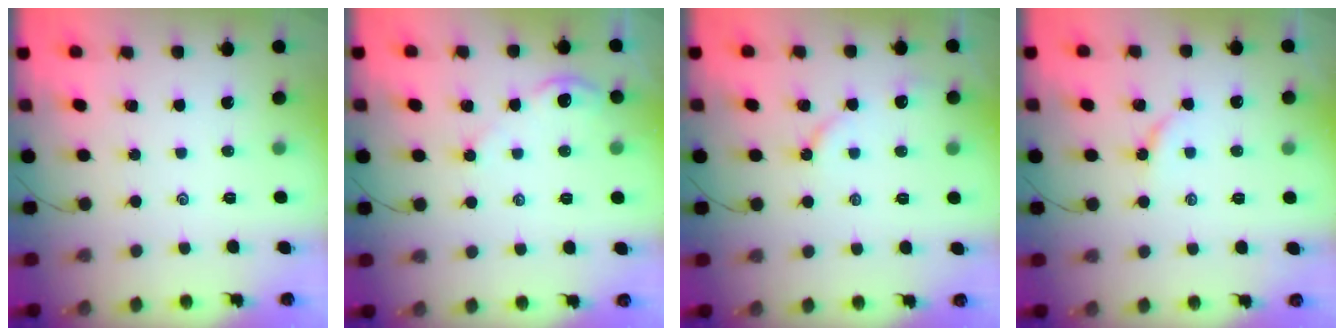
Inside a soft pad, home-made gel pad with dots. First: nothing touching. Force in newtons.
{"total": 3.6, "press": 3.6, "slide": 0.4}
{"total": 5.2, "press": 5.2, "slide": 0.6}
{"total": 3.0, "press": 2.9, "slide": 0.3}